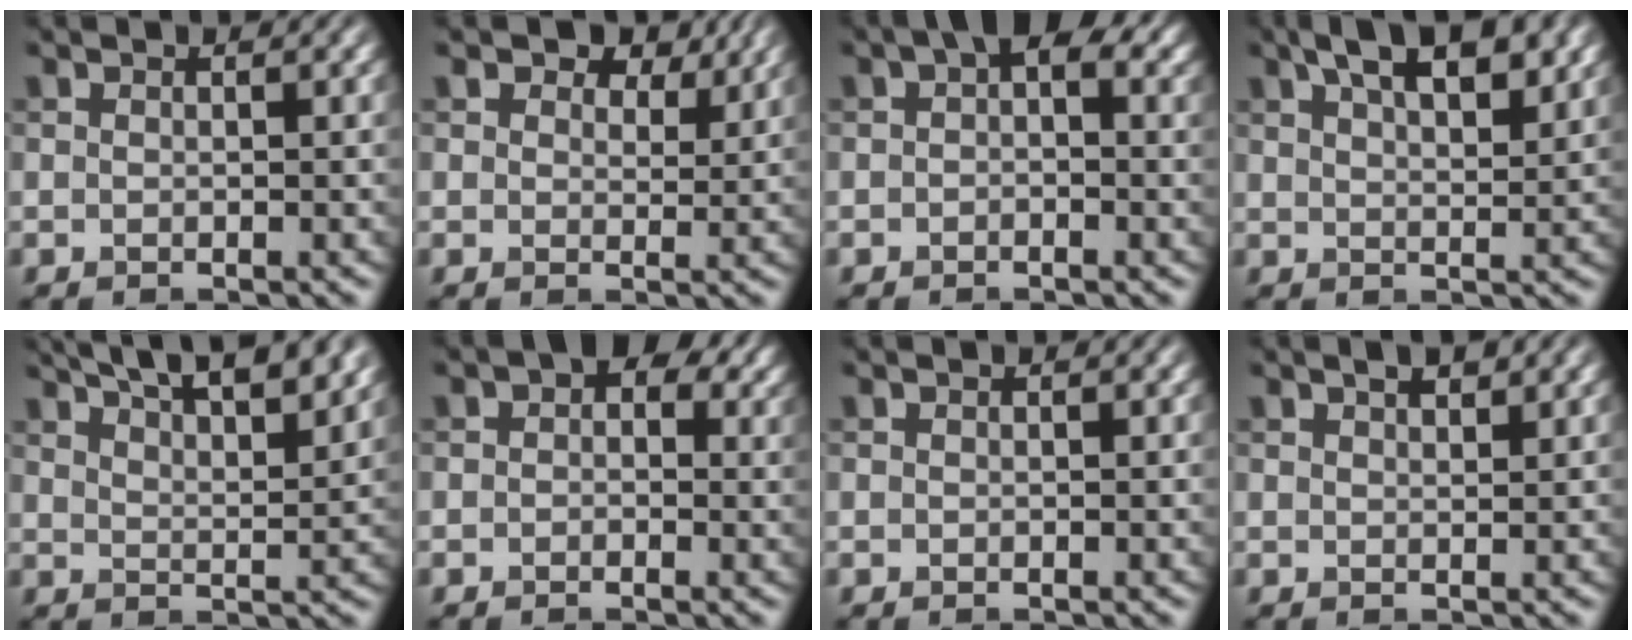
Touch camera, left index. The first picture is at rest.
{"total": 4.6, "force": [2.9, 2.6, 2.4], "torque": [-0.031, -0.010, 0.033]}
{"total": 3.4, "force": [1.0, 1.7, 2.7], "torque": [-0.027, 0.011, 0.005]}
{"total": 6.9, "force": [4.2, 2.5, 4.8], "torque": [-0.067, 0.020, 0.058]}
{"total": 10.1, "force": [7.4, 3.1, 6.0], "torque": [-0.061, 0.027, 0.072]}
{"total": 4.1, "force": [1.4, 2.6, 2.8], "torque": [-0.013, 0.010, -0.001]}
{"total": 0.0}
{"total": 1.6, "force": [1.1, 0.5, 1.1], "torque": [-0.014, 0.002, 0.020]}